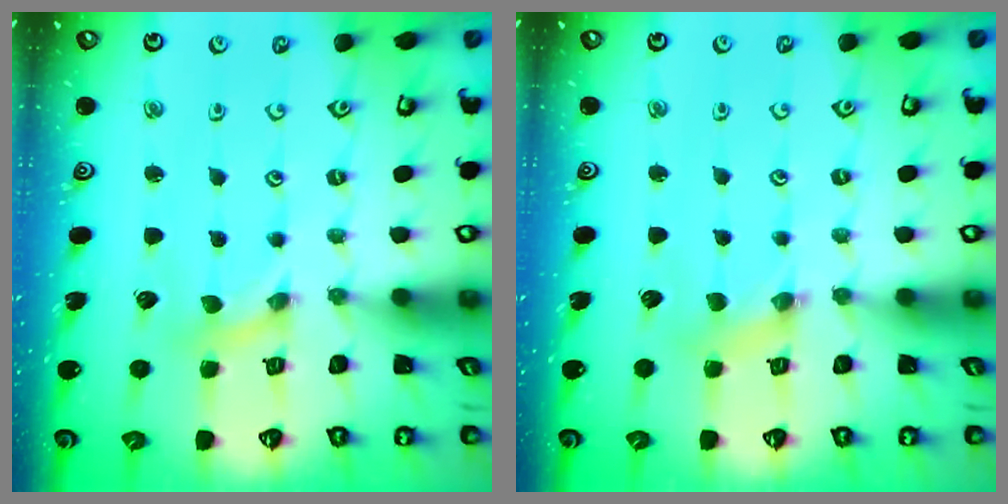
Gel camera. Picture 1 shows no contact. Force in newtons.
{"total": 2.3, "press": 2.3, "slide": 0.3}